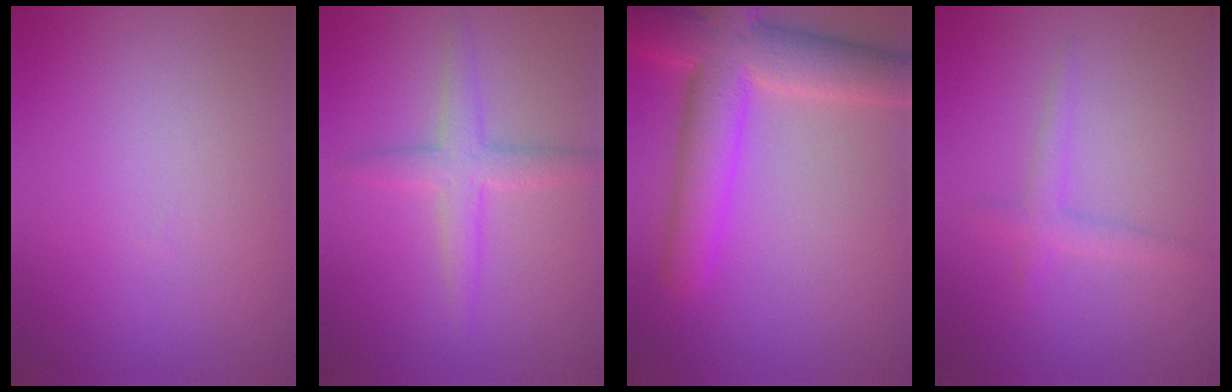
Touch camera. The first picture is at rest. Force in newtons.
{"total": 3.0, "press": 3.0, "slide": 0.1}
{"total": 7.9, "press": 7.9, "slide": 0.4}
{"total": 1.6, "press": 1.6, "slide": 0.1}